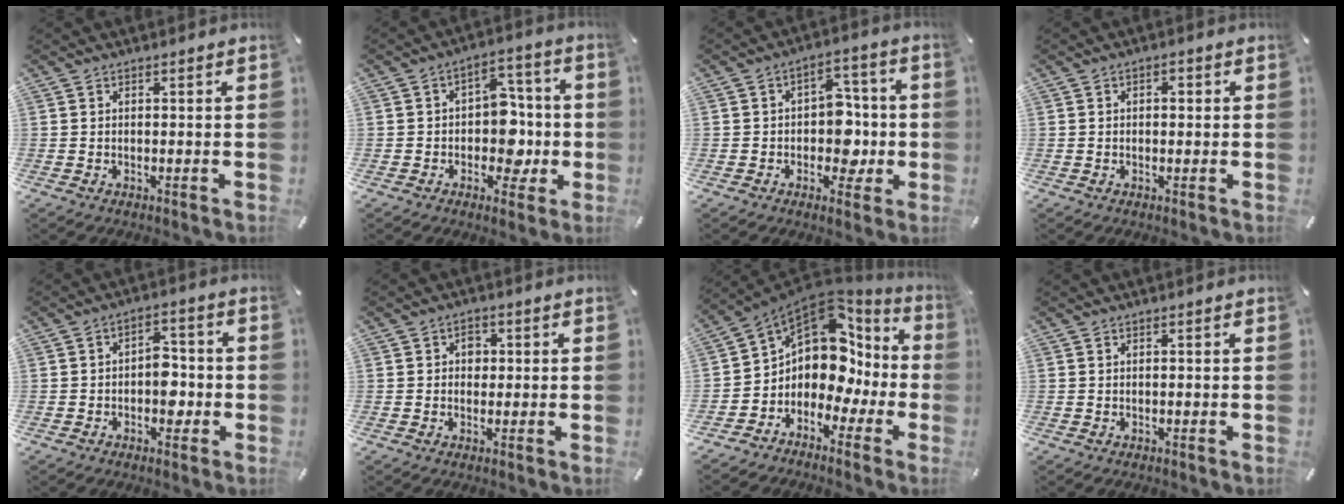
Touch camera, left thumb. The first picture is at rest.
{"total": 11.0, "force": [-1.6, 8.7, 6.4], "torque": [-0.077, 0.018, -0.021]}
{"total": 9.9, "force": [-1.3, 7.9, 5.9], "torque": [-0.067, 0.018, -0.017]}
{"total": 1.7, "force": [-0.1, 1.2, 1.2], "torque": [-0.025, 0.007, -0.004]}
{"total": 6.3, "force": [-1.4, 4.3, 4.4], "torque": [-0.052, 0.006, -0.028]}
{"total": 3.0, "force": [-0.1, 2.6, 1.5], "torque": [-0.008, -0.001, -0.011]}
{"total": 11.8, "force": [3.6, 9.0, 6.7], "torque": [-0.131, -0.050, 0.059]}
{"total": 0.0}